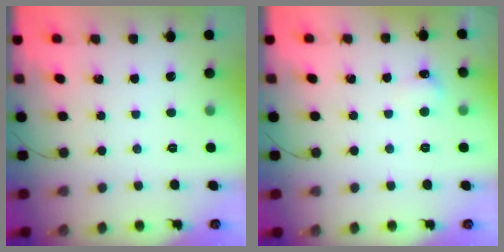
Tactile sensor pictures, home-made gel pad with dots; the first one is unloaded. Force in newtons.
{"total": 5.2, "press": 5.0, "slide": 1.4}